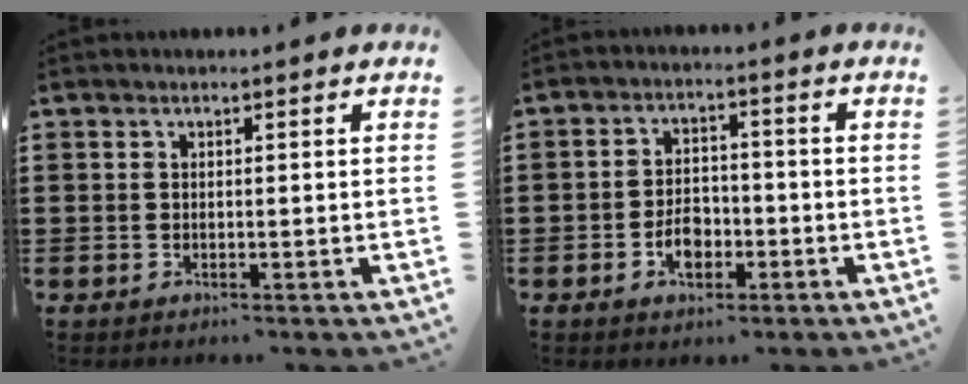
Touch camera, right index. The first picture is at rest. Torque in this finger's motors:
{"motor_torque": [2.14, 0.00, 0.57, 0.01]}